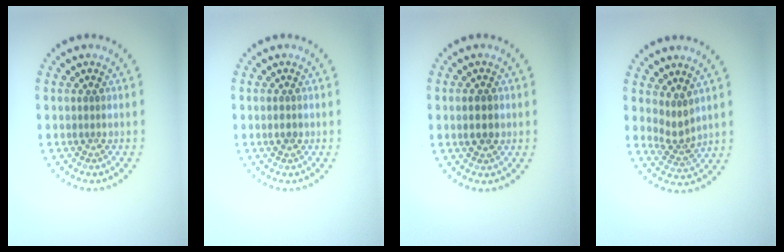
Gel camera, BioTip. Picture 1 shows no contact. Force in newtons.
{"total": 1.1, "press": 1.1, "slide": 0.2}
{"total": 2.1, "press": 2.1, "slide": 0.0}
{"total": 2.2, "press": 1.6, "slide": 1.5}